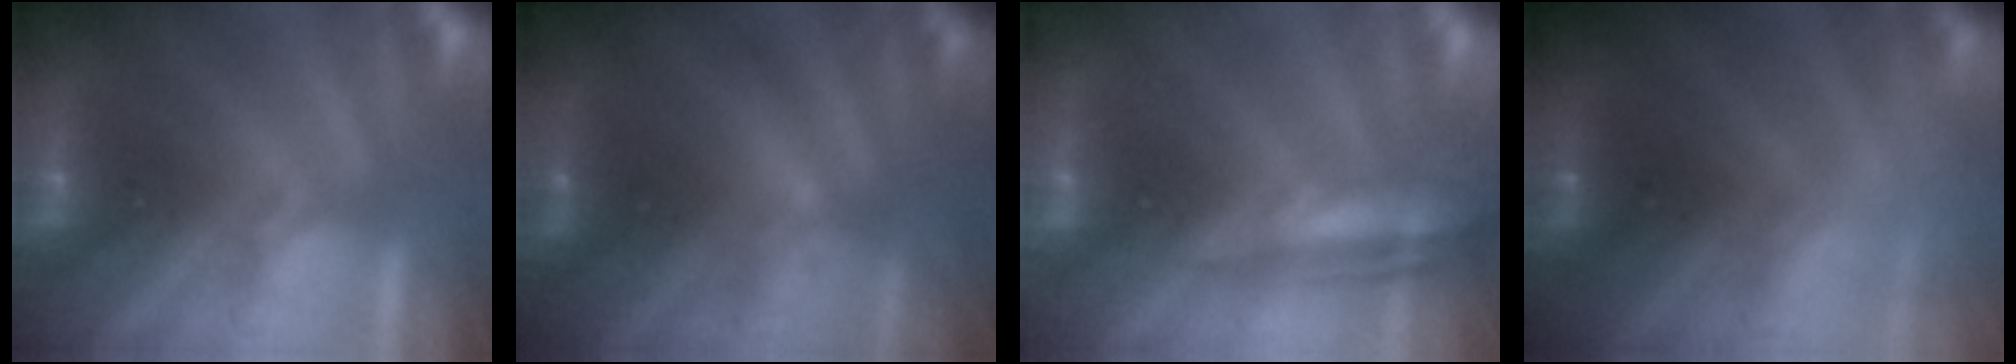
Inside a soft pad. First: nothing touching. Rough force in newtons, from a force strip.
{"total": 1.6}
{"total": 2.6}
{"total": 2.4}